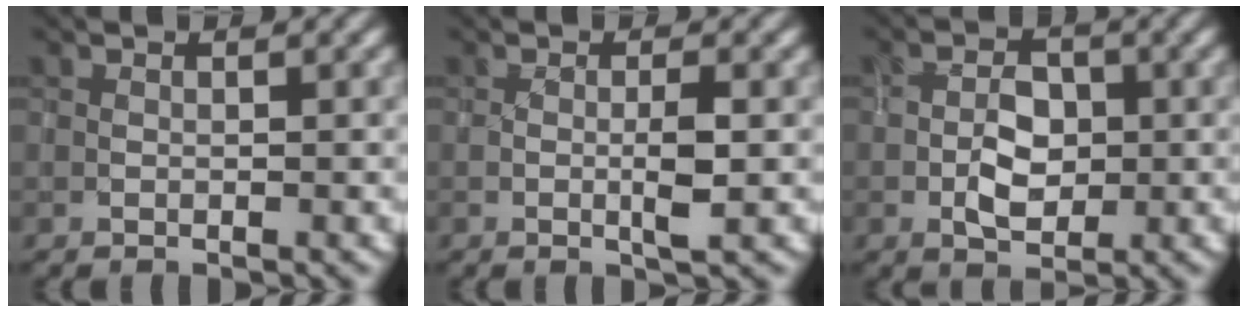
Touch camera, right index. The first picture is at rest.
{"total": 2.1, "force": [-0.2, 0.2, 2.0], "torque": [-0.038, -0.002, -0.007]}
{"total": 3.7, "force": [-0.6, 2.3, 2.8], "torque": [-0.048, 0.002, -0.012]}